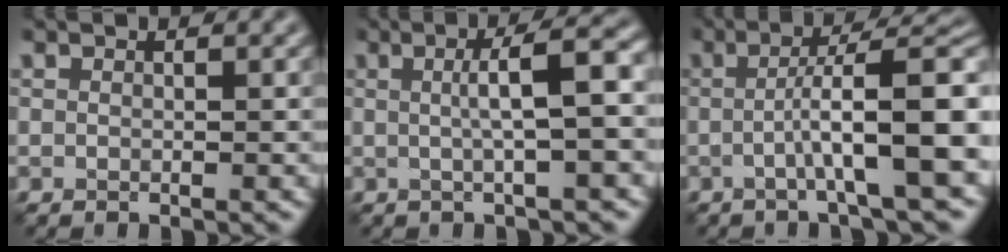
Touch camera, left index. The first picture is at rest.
{"total": 5.3, "force": [0.5, 1.0, 5.2], "torque": [-0.072, 0.016, 0.003]}
{"total": 8.4, "force": [-0.8, 1.4, 8.3], "torque": [-0.114, 0.015, -0.021]}